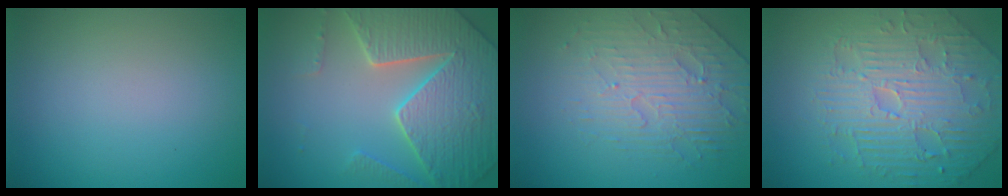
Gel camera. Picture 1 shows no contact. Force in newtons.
{"total": 7.4, "press": 7.2, "slide": 2.0}
{"total": 4.1, "press": 3.7, "slide": 1.8}
{"total": 5.9, "press": 5.3, "slide": 2.5}